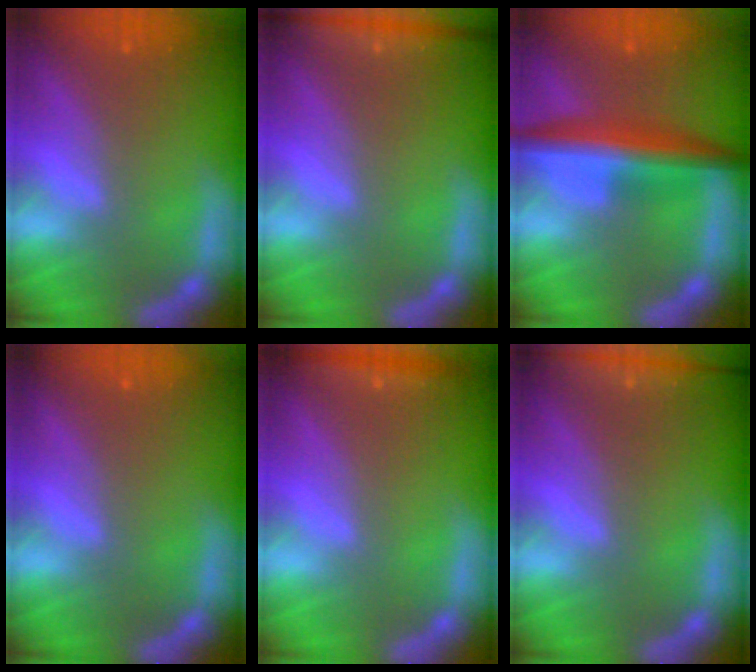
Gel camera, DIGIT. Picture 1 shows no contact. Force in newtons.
{"total": 5.0}
{"total": 6.6}
{"total": 0.0}
{"total": 1.9}
{"total": 7.0}